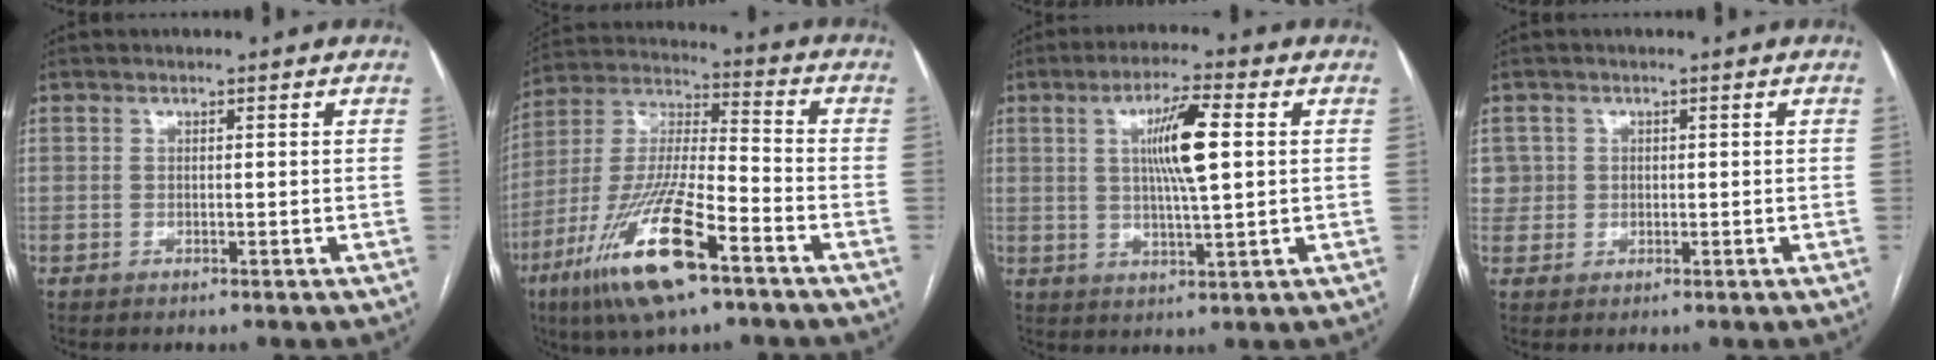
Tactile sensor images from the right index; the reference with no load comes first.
{"total": 18.1, "force": [-9.6, 3.1, 15.0], "torque": [-0.324, -0.032, -0.175]}
{"total": 8.9, "force": [1.8, 0.9, 8.6], "torque": [-0.158, 0.003, 0.033]}
{"total": 2.7, "force": [0.6, 2.6, -0.1], "torque": [0.020, 0.010, 0.008]}